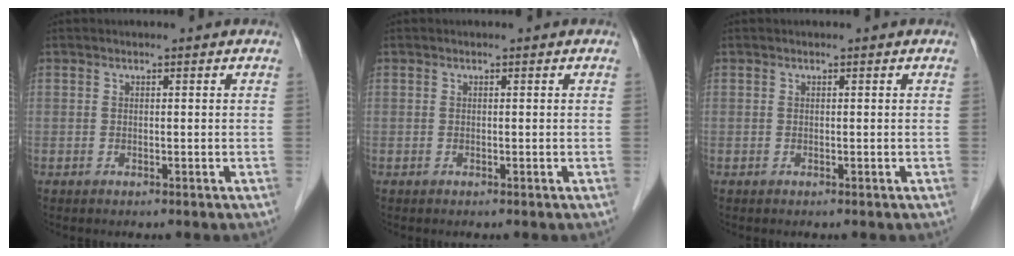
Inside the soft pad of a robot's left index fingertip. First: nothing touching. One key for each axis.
{"total": 0.0}
{"total": 0.0}